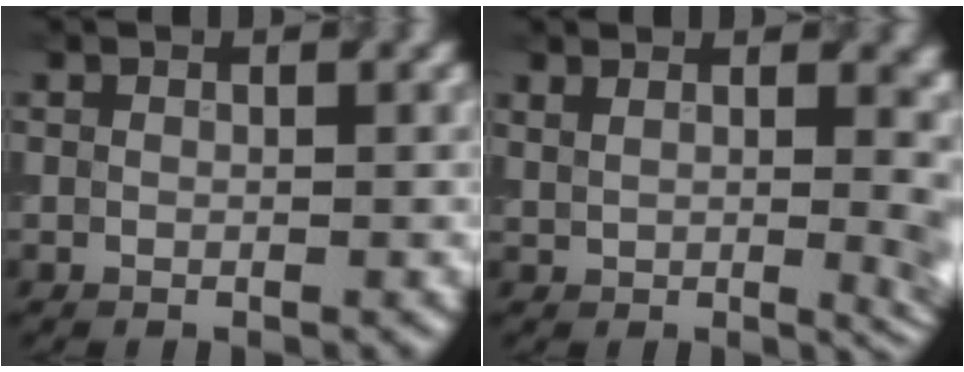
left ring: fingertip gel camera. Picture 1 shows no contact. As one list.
[{"total": 8.7, "force": [2.9, 4.6, 6.8], "torque": [-0.037, 0.026, 0.032]}]